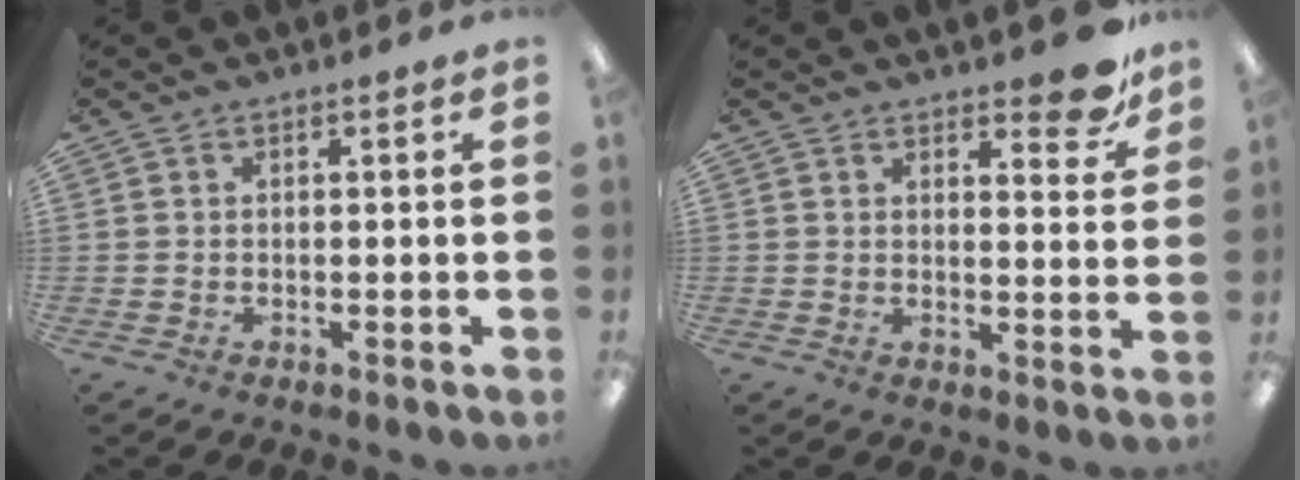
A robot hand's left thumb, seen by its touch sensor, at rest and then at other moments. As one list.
[{"total": 8.1, "force": [6.2, 3.0, 4.3], "torque": [-0.037, -0.042, 0.102]}]